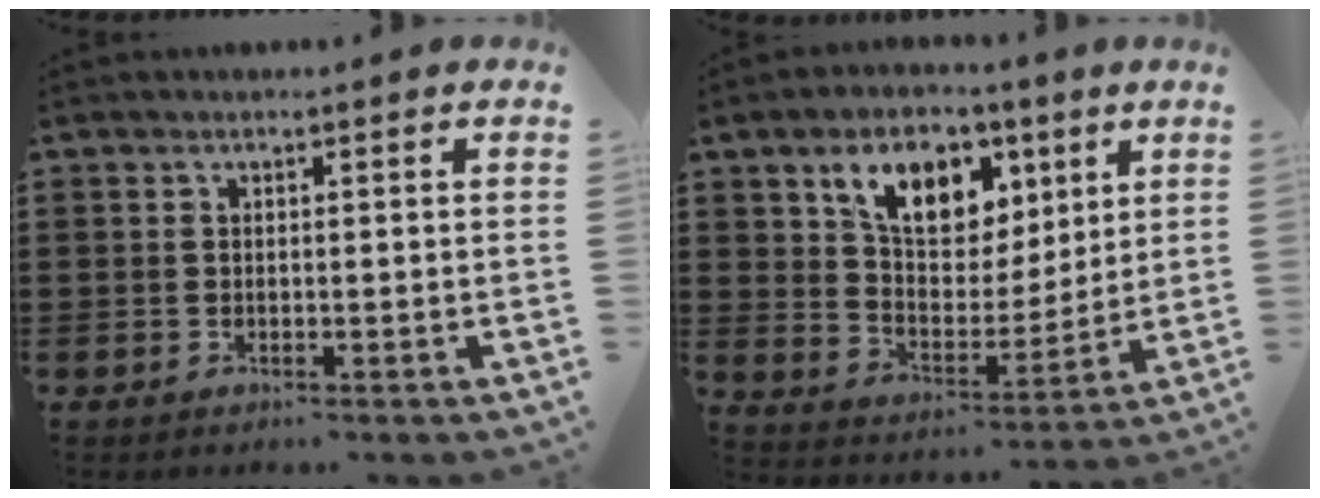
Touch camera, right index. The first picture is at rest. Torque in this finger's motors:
{"motor_torque": [1.57, 0.57, 0.44, 0.14]}